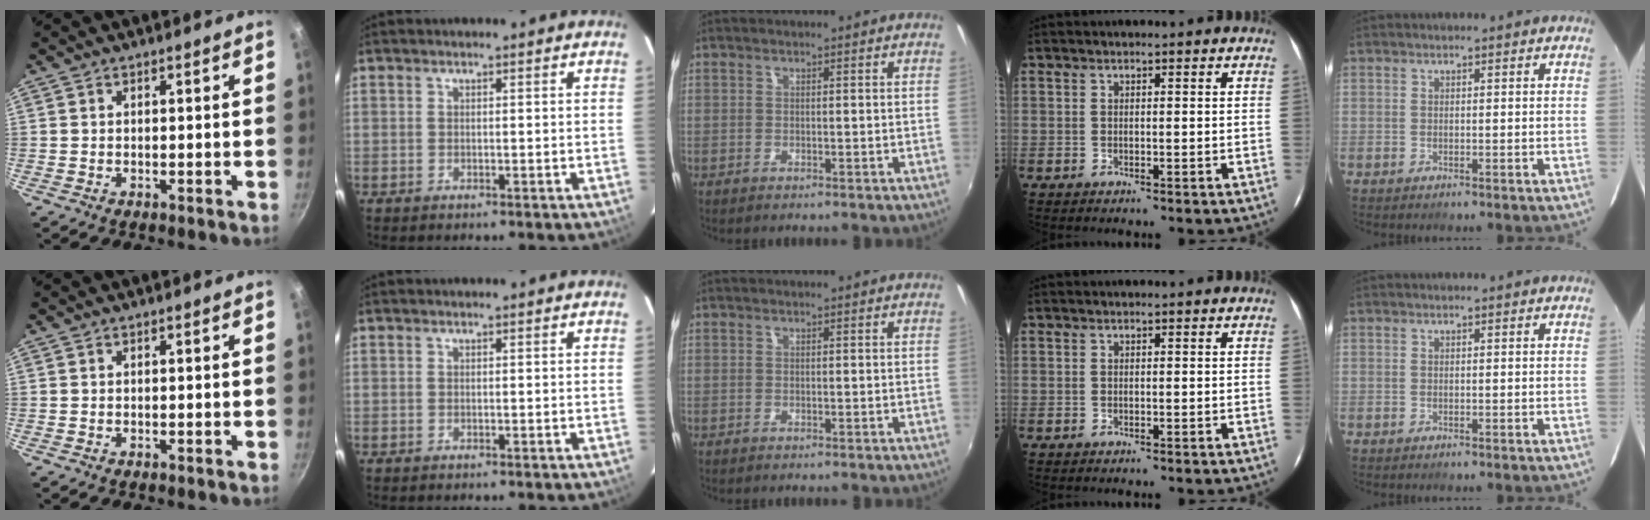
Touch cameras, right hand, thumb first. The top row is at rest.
{}